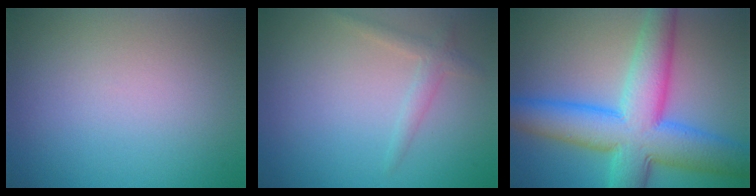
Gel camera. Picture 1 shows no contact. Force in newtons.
{"total": 1.6, "press": 1.6, "slide": 0.1}
{"total": 11.1, "press": 11.1, "slide": 0.2}